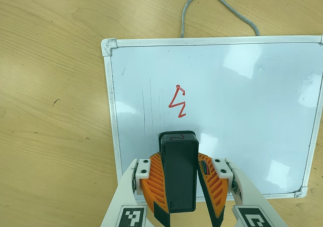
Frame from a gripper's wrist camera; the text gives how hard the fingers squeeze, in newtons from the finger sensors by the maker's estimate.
{"total": 9.3, "left": 9.3, "right": 9.3}